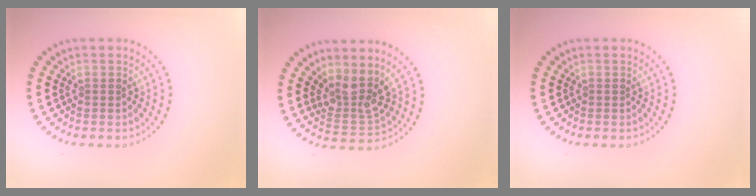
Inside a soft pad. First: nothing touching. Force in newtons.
{"total": 3.6, "press": 2.9, "slide": 2.1}
{"total": 0.0}